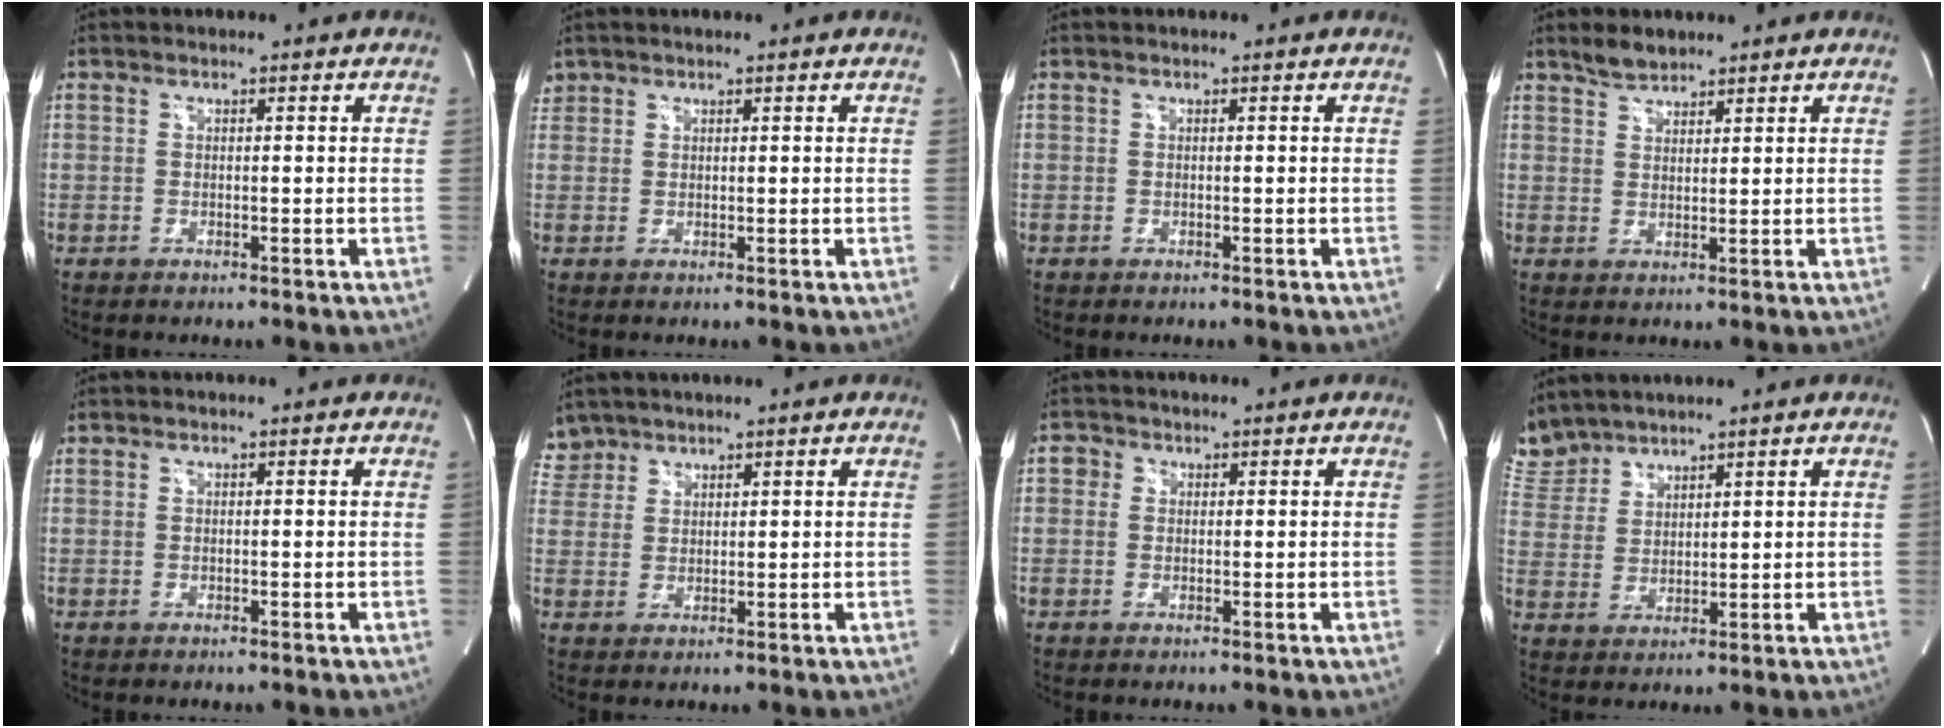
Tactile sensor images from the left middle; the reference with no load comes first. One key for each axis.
{"total": 1.8, "fx": 1.3, "fy": 1.2, "fz": 0.0, "tx": 0.002, "ty": 0.015, "tz": 0.026}
{"total": 0.0}
{"total": 3.1, "fx": 2.8, "fy": 1.1, "fz": 0.7, "tx": -0.016, "ty": 0.004, "tz": 0.052}
{"total": 0.0}
{"total": 3.8, "fx": 3.3, "fy": 1.8, "fz": -0.5, "tx": 0.012, "ty": 0.011, "tz": 0.069}
{"total": 1.7, "fx": 0.6, "fy": 1.5, "fz": 0.3, "tx": 0.000, "ty": 0.004, "tz": 0.006}
{"total": 7.2, "fx": 6.9, "fy": 1.9, "fz": 0.2, "tx": -0.021, "ty": 0.015, "tz": 0.156}